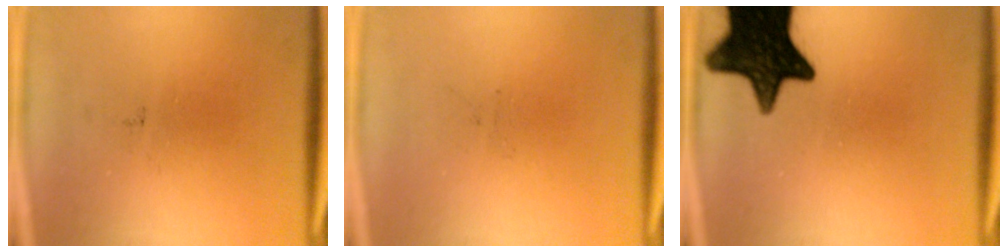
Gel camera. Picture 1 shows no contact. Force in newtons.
{"total": 0.0}
{"total": 16.5}